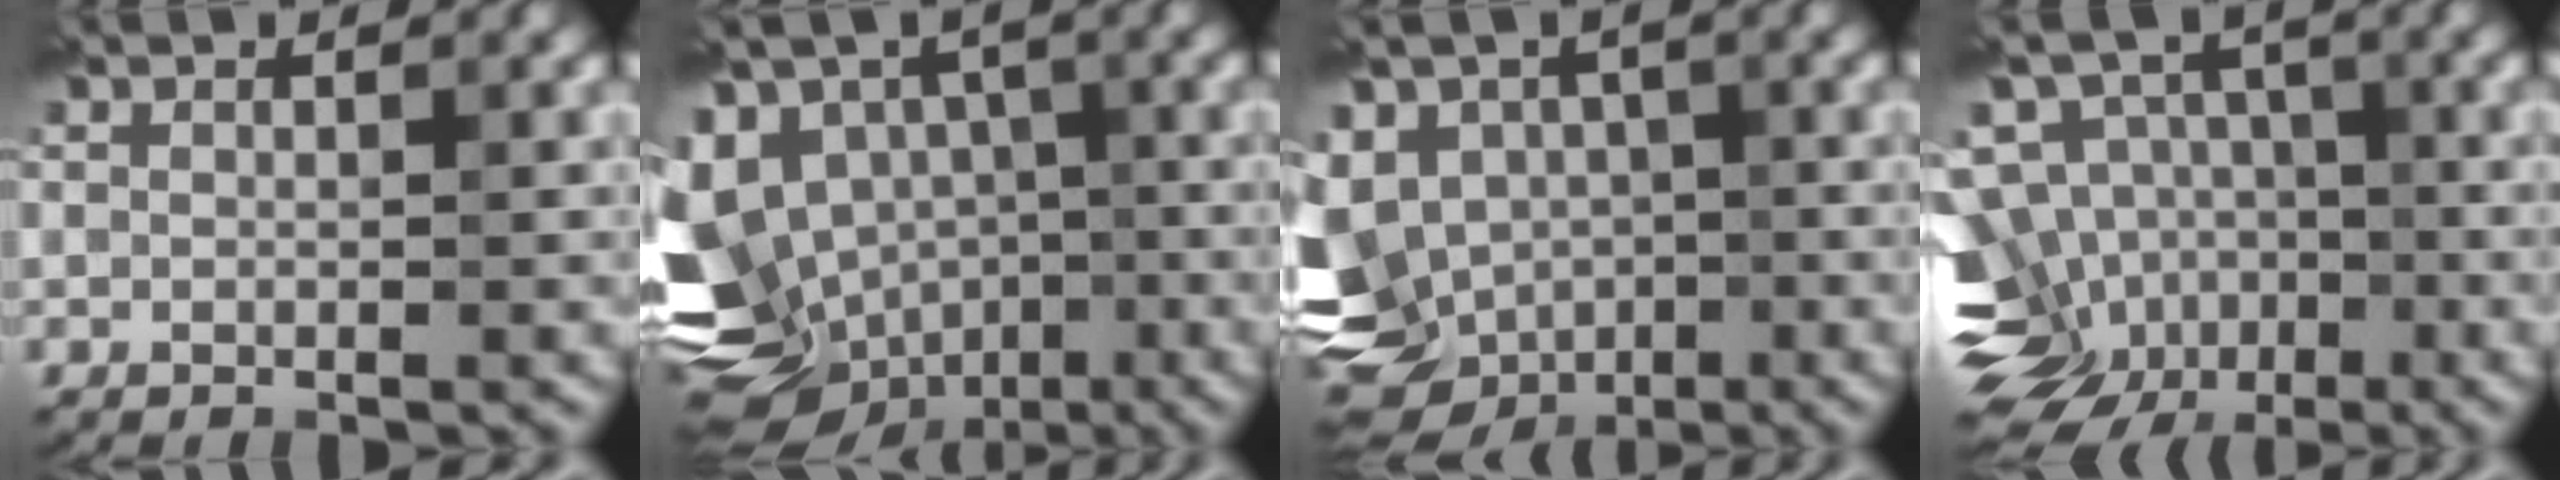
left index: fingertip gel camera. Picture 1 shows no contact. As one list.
[{"total": 12.5, "force": [-3.6, 9.4, 7.4], "torque": [-0.154, -0.010, -0.043]}, {"total": 12.5, "force": [-5.4, 9.8, 5.6], "torque": [-0.120, -0.019, -0.089]}, {"total": 11.6, "force": [-5.2, 9.0, 5.2], "torque": [-0.091, 0.005, -0.091]}]